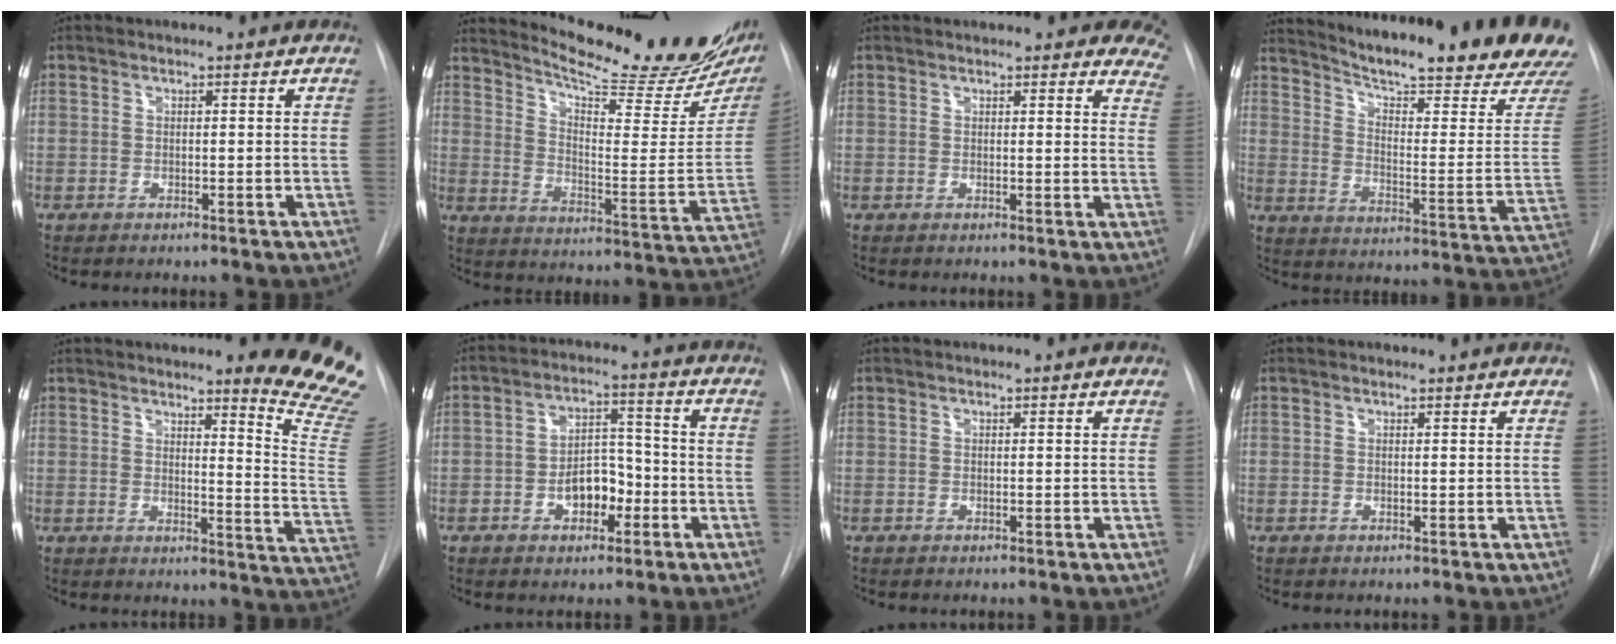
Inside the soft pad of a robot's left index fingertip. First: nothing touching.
{"total": 23.7, "force": [20.5, 3.2, 11.5], "torque": [-0.174, -0.085, 0.266]}
{"total": 13.0, "force": [11.7, 3.7, 4.4], "torque": [-0.019, -0.027, 0.100]}
{"total": 25.0, "force": [22.0, 0.4, 11.9], "torque": [-0.186, -0.102, 0.283]}
{"total": 15.0, "force": [13.0, -0.3, 7.5], "torque": [-0.084, -0.129, 0.130]}
{"total": 6.6, "force": [-3.0, 3.8, 4.5], "torque": [-0.075, 0.015, -0.046]}
{"total": 0.0}
{"total": 1.3, "force": [1.3, 0.2, 0.1], "torque": [-0.008, 0.006, 0.014]}